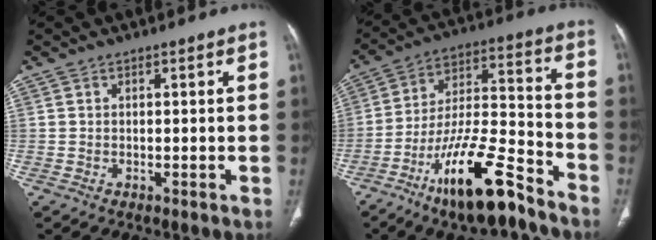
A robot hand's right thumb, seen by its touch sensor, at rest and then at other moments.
{"total": 18.0, "force": [-12.0, 4.9, 12.6], "torque": [-0.220, 0.081, -0.210]}